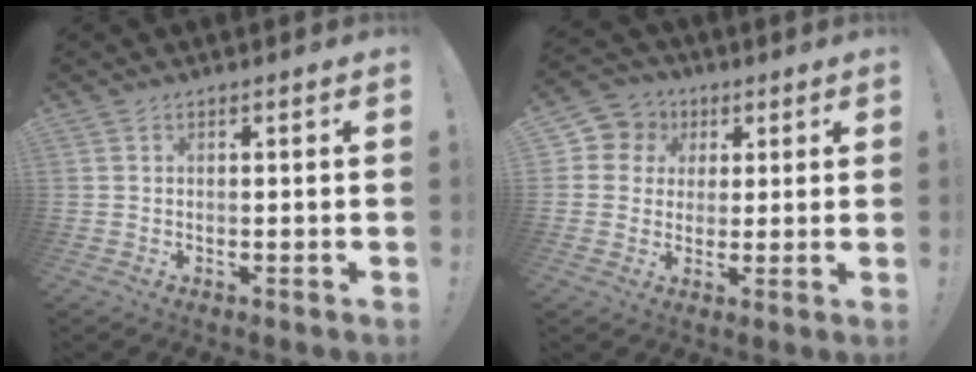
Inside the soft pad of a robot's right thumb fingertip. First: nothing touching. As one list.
[{"total": 7.6, "force": [1.7, 7.2, 1.6], "torque": [-0.030, -0.002, 0.038]}]